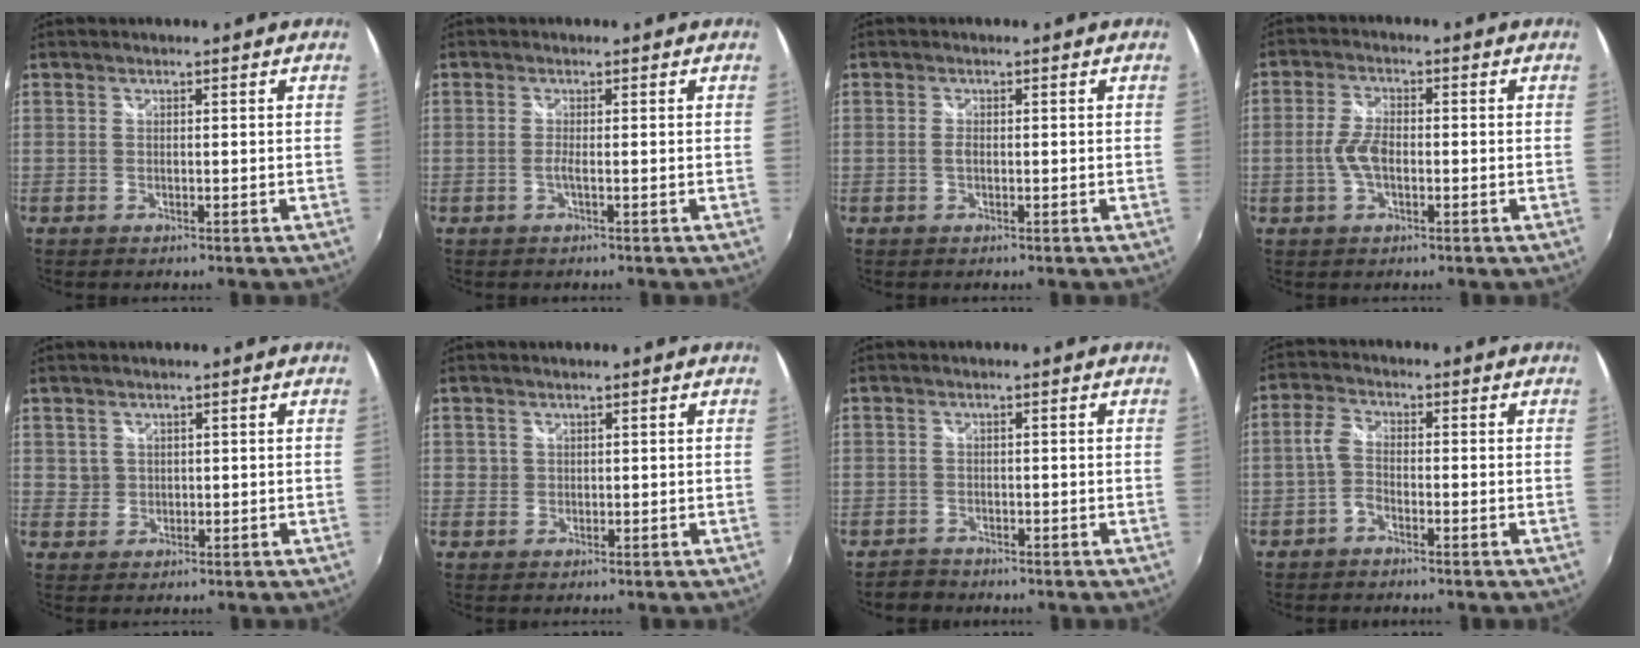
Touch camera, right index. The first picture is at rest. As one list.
[{"total": 1.1, "force": [-0.5, -0.3, 1.0], "torque": [-0.020, -0.002, -0.011]}, {"total": 1.0, "force": [-0.2, 0.5, 0.8], "torque": [-0.017, 0.000, -0.006]}, {"total": 5.0, "force": [-1.2, 2.5, 4.2], "torque": [-0.091, 0.005, -0.022]}, {"total": 1.8, "force": [0.7, 1.6, 0.0], "torque": [0.007, 0.006, 0.012]}, {"total": 1.1, "force": [0.2, 1.1, 0.1], "torque": [0.000, 0.001, 0.001]}, {"total": 2.4, "force": [-2.1, 1.1, -0.2], "torque": [-0.008, 0.003, -0.038]}, {"total": 3.2, "force": [-1.8, 1.6, 2.2], "torque": [-0.054, 0.011, -0.037]}]